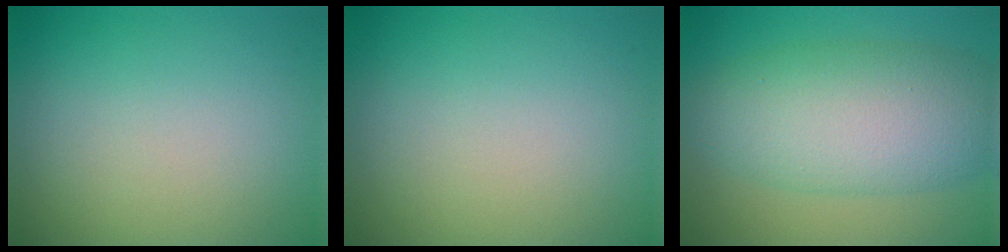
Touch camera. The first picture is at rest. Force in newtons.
{"total": 0.0}
{"total": 8.5, "press": 8.5, "slide": 0.1}